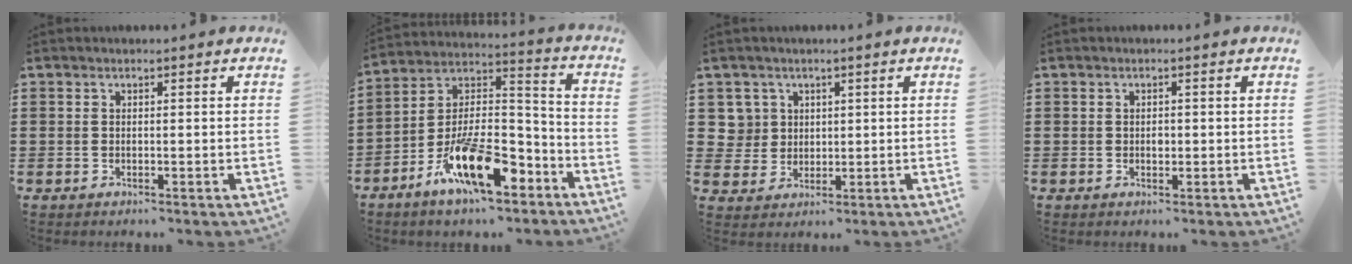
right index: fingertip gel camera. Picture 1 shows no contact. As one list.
[{"total": 15.2, "force": [-9.2, 5.9, 10.5], "torque": [-0.179, 0.030, -0.163]}, {"total": 4.3, "force": [1.4, 4.0, 0.3], "torque": [-0.028, 0.014, 0.026]}, {"total": 1.0, "force": [-0.1, 0.6, 0.8], "torque": [-0.016, 0.001, -0.001]}]